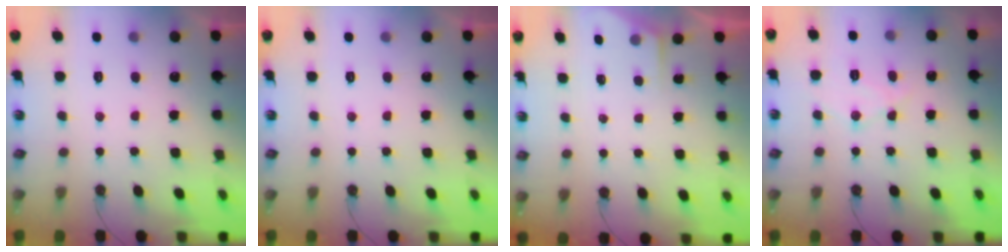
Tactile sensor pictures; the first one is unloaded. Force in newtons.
{"total": 0.0}
{"total": 1.8, "press": 1.7, "slide": 0.3}
{"total": 10.0, "press": 10.0, "slide": 0.2}